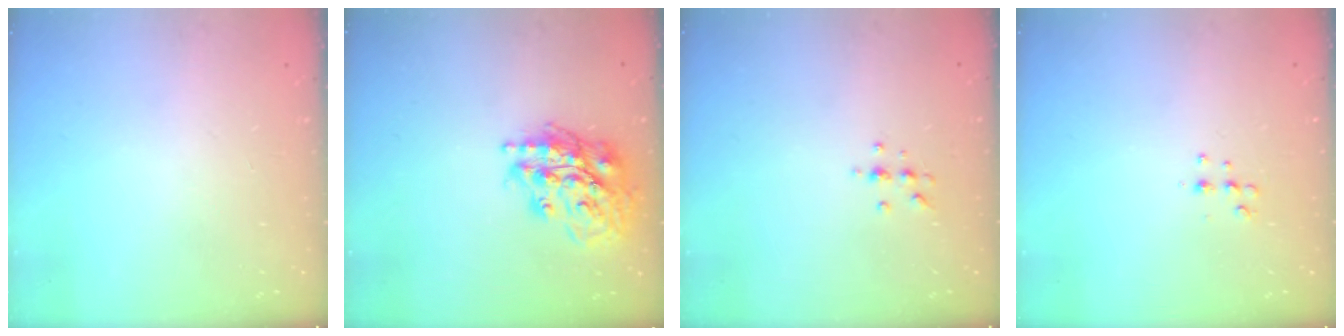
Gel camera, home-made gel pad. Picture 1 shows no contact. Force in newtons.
{"total": 18.3, "press": 18.1, "slide": 2.6}
{"total": 4.0, "press": 3.8, "slide": 1.2}
{"total": 5.3, "press": 5.2, "slide": 0.8}